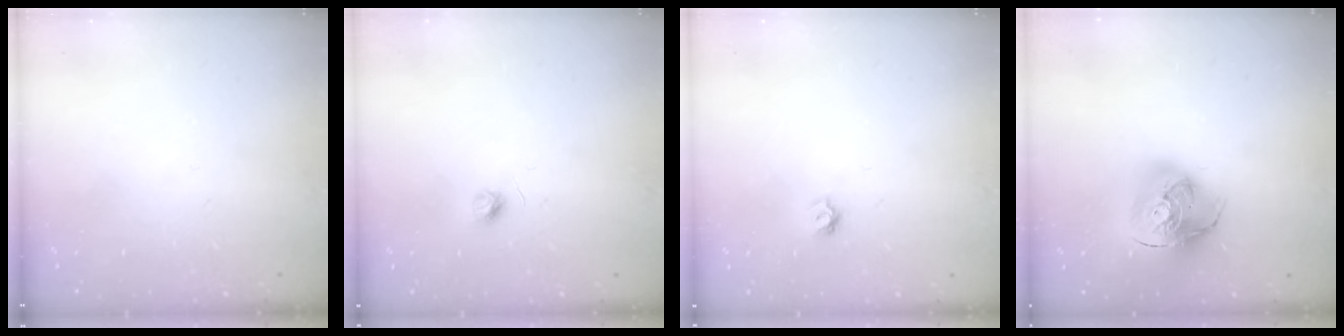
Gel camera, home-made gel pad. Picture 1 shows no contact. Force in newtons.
{"total": 3.6, "press": 3.6, "slide": 0.4}
{"total": 4.2, "press": 4.2, "slide": 0.4}
{"total": 17.1, "press": 17.0, "slide": 2.1}